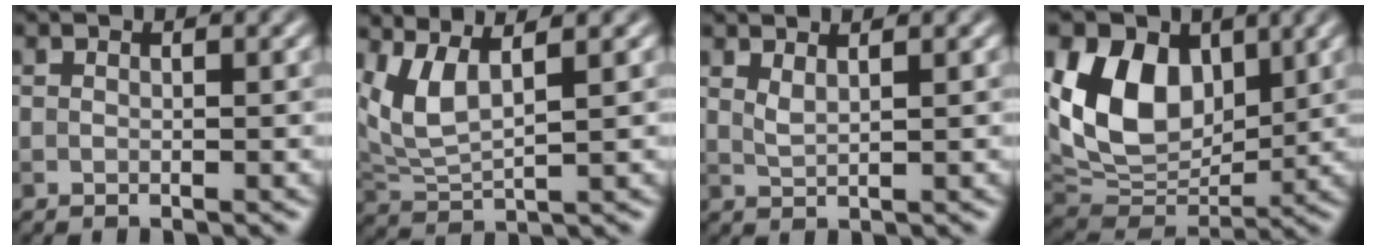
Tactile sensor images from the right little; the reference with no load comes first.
{"total": 4.0, "force": [2.4, 1.2, 3.1], "torque": [-0.079, 0.002, 0.056]}
{"total": 1.4, "force": [1.0, 0.4, 0.9], "torque": [-0.019, -0.001, 0.019]}
{"total": 10.2, "force": [3.1, 7.0, 6.7], "torque": [-0.134, -0.007, 0.051]}